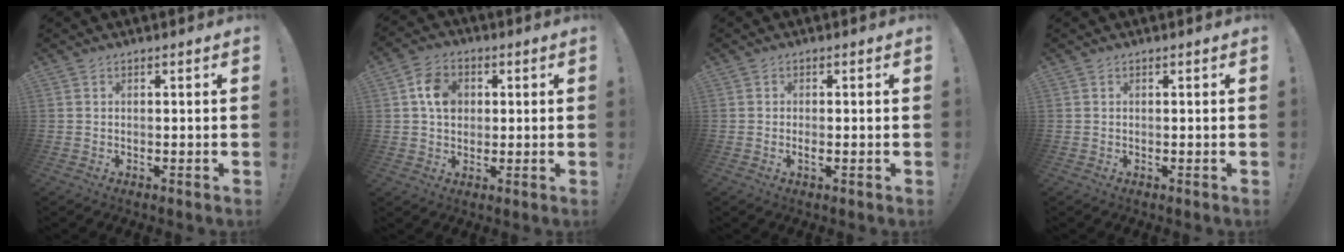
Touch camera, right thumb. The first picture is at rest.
{"total": 8.5, "force": [1.8, 6.8, 4.9], "torque": [-0.071, 0.011, 0.036]}
{"total": 1.3, "force": [-0.2, 0.0, 1.3], "torque": [-0.014, -0.006, -0.005]}
{"total": 0.0}